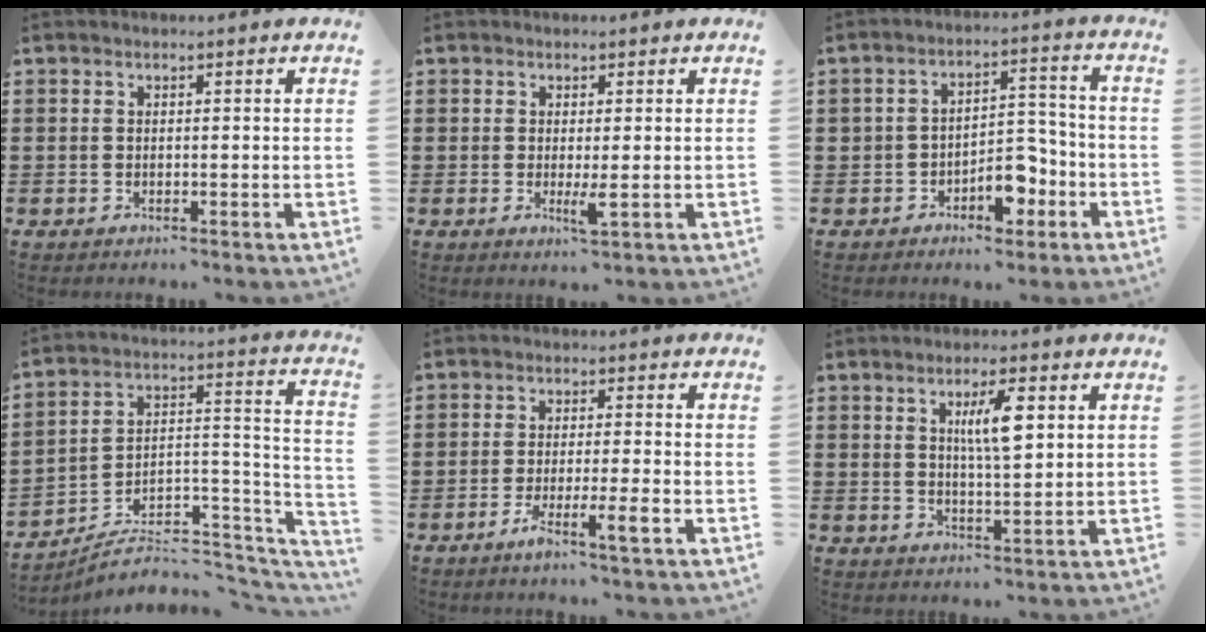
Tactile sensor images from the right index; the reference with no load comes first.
{"total": 2.4, "force": [-0.1, 0.5, 2.4], "torque": [-0.049, -0.004, -0.004]}
{"total": 6.4, "force": [-3.5, 3.6, 3.9], "torque": [-0.053, 0.020, -0.065]}
{"total": 5.1, "force": [-4.3, 1.9, 1.9], "torque": [-0.028, -0.003, -0.083]}
{"total": 5.1, "force": [-2.9, -0.2, 4.2], "torque": [-0.081, -0.019, -0.050]}
{"total": 5.9, "force": [1.9, 1.4, 5.4], "torque": [-0.104, 0.006, 0.026]}